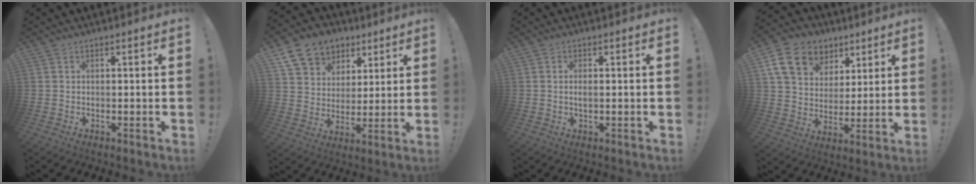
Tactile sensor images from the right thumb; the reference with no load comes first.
{"total": 13.5, "force": [7.5, 10.2, 4.7], "torque": [-0.071, -0.040, 0.147]}
{"total": 1.6, "force": [-0.2, 0.6, 1.5], "torque": [-0.031, 0.004, -0.003]}
{"total": 16.3, "force": [8.1, 12.0, 7.5], "torque": [-0.107, -0.035, 0.160]}